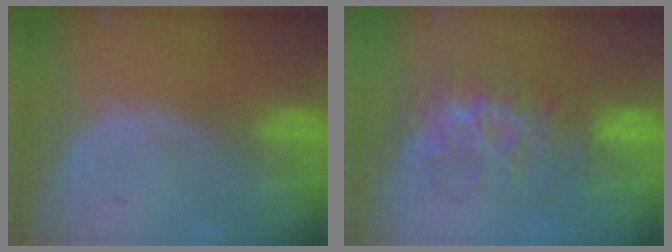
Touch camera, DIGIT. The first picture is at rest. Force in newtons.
{"total": 7.9, "press": 7.5, "slide": 2.7}